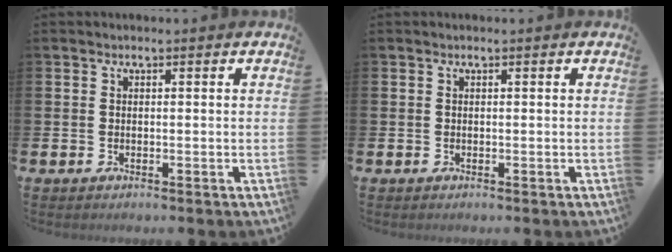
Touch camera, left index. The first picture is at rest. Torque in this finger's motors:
{"motor_torque": [0.02, 0.01, 0.01, 0.00]}